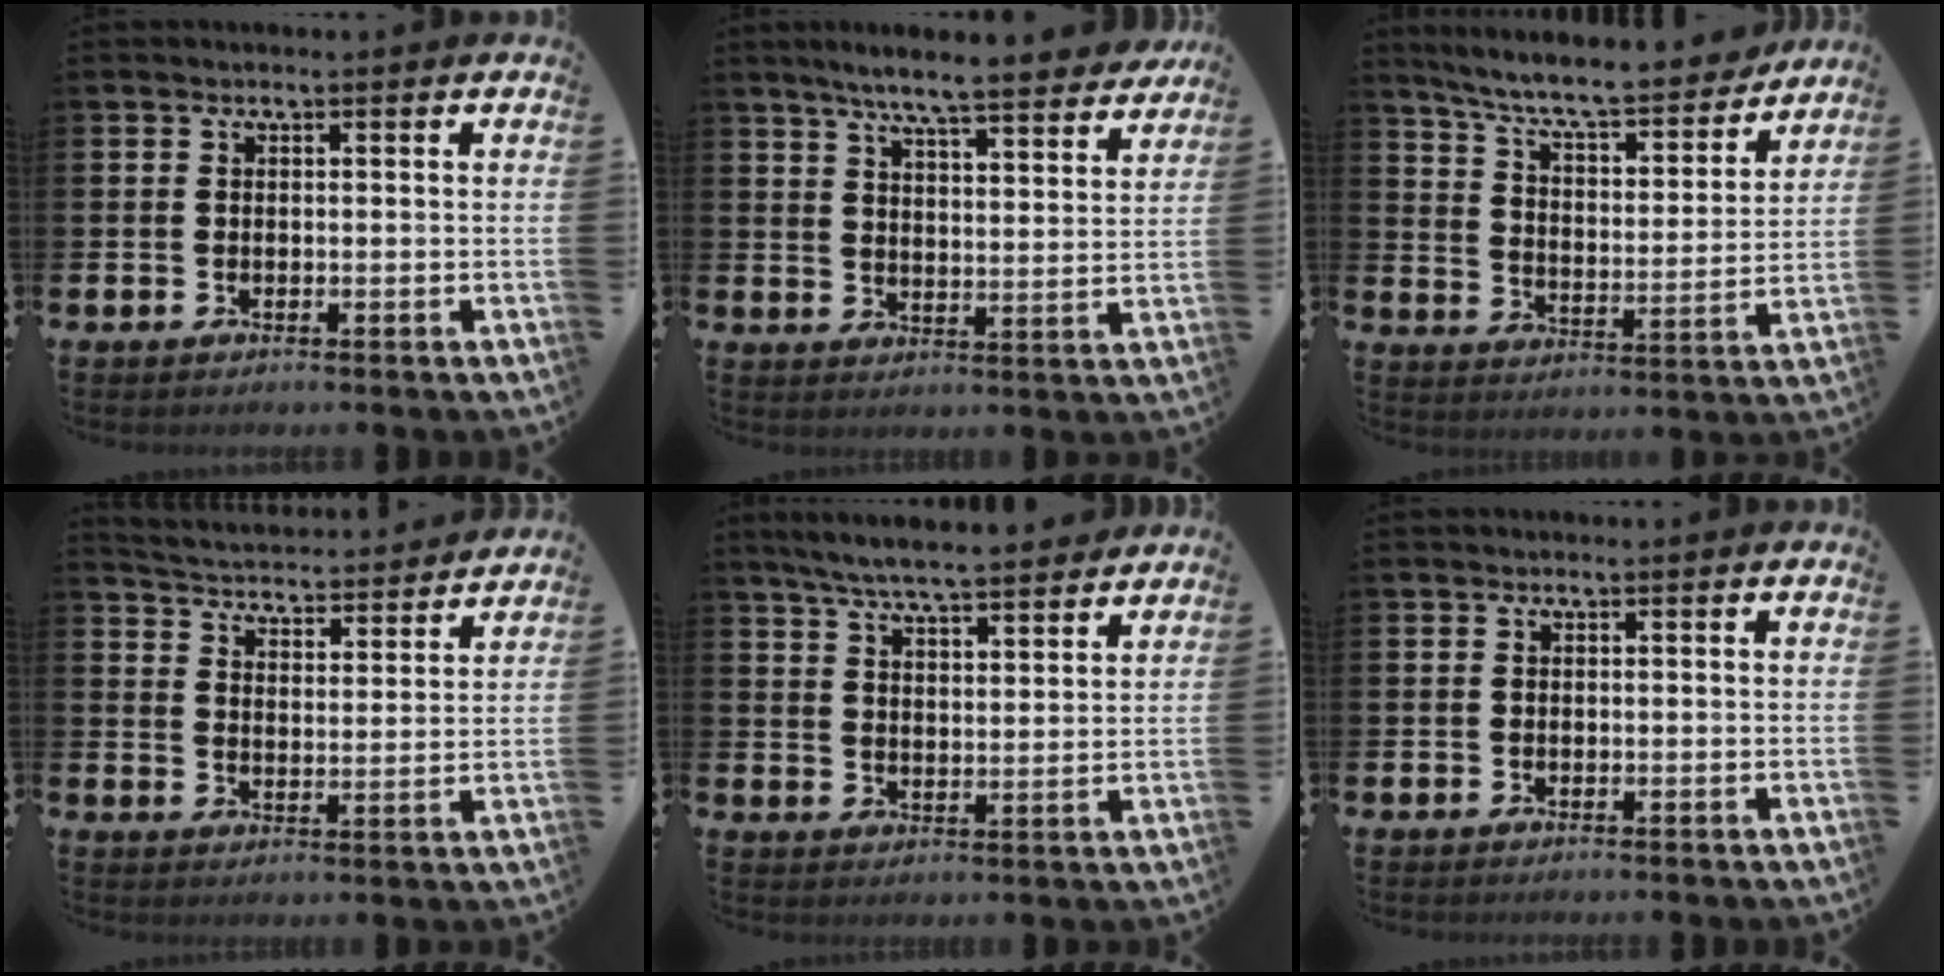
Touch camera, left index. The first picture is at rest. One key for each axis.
{"total": 7.4, "fx": 6.9, "fy": 0.4, "fz": 2.5, "tx": -0.059, "ty": -0.044, "tz": 0.118}
{"total": 9.0, "fx": 8.3, "fy": 1.2, "fz": 3.3, "tx": -0.094, "ty": -0.062, "tz": 0.141}
{"total": 4.4, "fx": 4.4, "fy": 0.6, "fz": 0.1, "tx": -0.027, "ty": -0.041, "tz": 0.072}
{"total": 6.5, "fx": 6.3, "fy": 0.4, "fz": 1.8, "tx": -0.050, "ty": -0.035, "tz": 0.111}
{"total": 0.0}